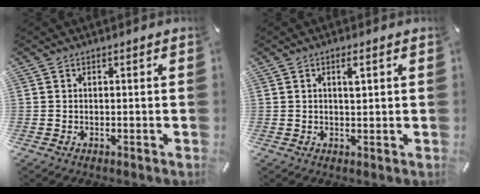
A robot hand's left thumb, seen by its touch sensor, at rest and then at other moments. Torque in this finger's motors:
{"motor_torque": [-0.06, -0.45, 0.20, 0.01, -0.03]}